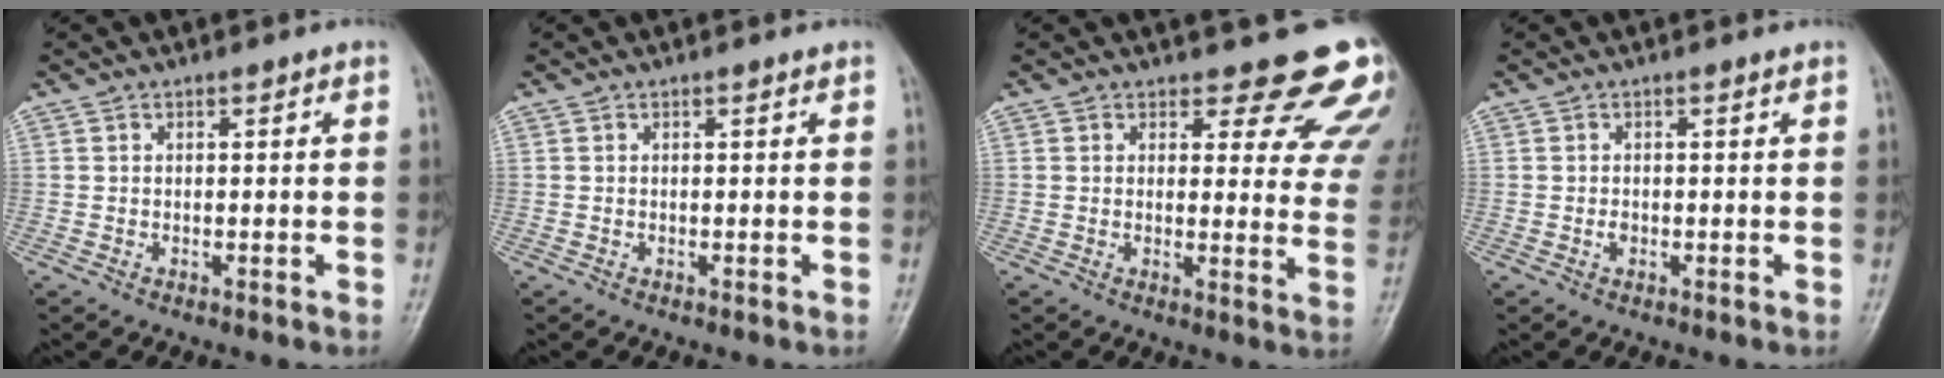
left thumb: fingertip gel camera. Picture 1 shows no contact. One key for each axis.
{"total": 0.0}
{"total": 14.7, "fx": 13.1, "fy": 4.9, "fz": 4.4, "tx": 0.006, "ty": -0.101, "tz": 0.127}
{"total": 0.9, "fx": -0.1, "fy": 0.6, "fz": 0.6, "tx": -0.004, "ty": 0.001, "tz": 0.002}